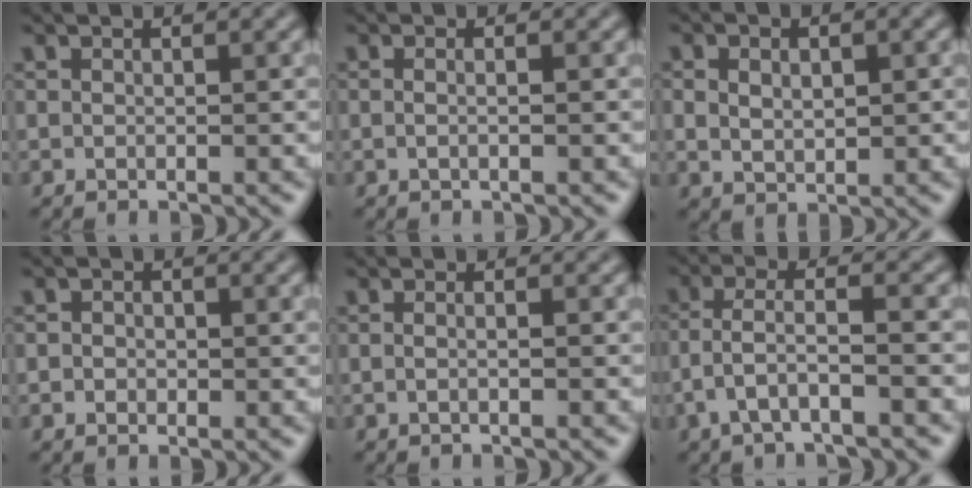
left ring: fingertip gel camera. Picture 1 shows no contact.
{"total": 1.6, "force": [0.2, 0.8, 1.3], "torque": [-0.002, -0.008, -0.015]}
{"total": 2.9, "force": [0.5, 1.9, 2.2], "torque": [-0.037, 0.001, 0.010]}
{"total": 1.2, "force": [-0.1, 1.0, 0.7], "torque": [-0.011, -0.002, -0.005]}
{"total": 1.9, "force": [0.3, 1.0, 1.6], "torque": [-0.002, -0.005, -0.017]}
{"total": 3.4, "force": [-1.5, 0.9, 2.9], "torque": [-0.065, 0.007, -0.031]}